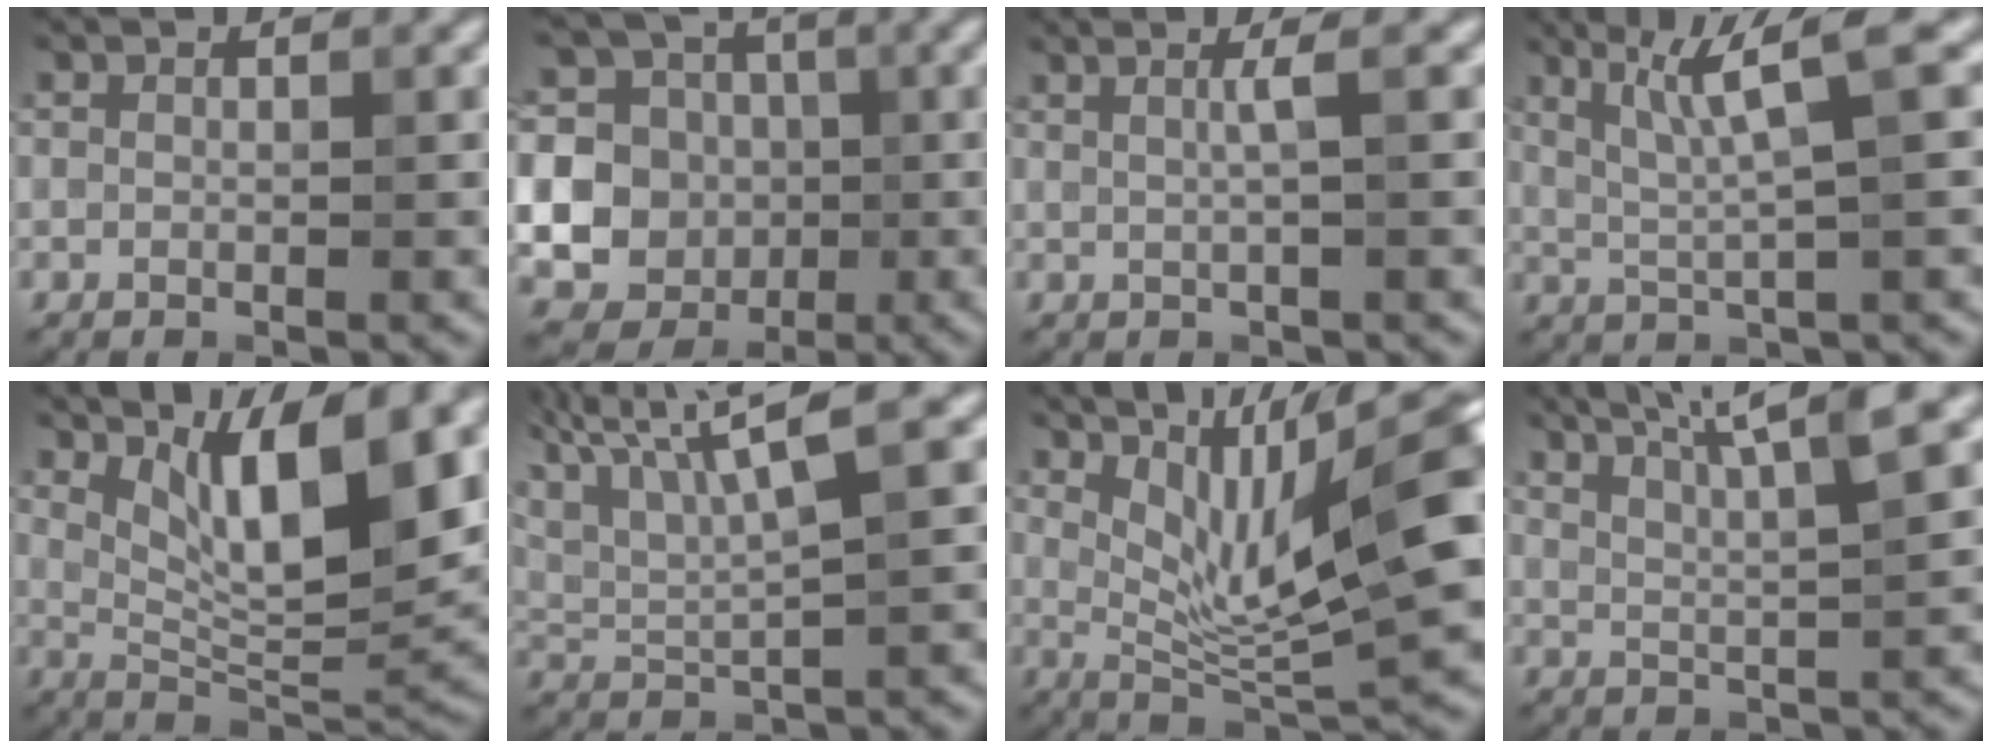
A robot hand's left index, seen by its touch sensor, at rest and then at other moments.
{"total": 17.1, "force": [-0.2, 16.4, 4.7], "torque": [-0.127, 0.009, -0.022]}
{"total": 2.1, "force": [0.5, 0.4, 2.0], "torque": [-0.031, 0.005, 0.003]}
{"total": 5.4, "force": [2.0, 0.5, 5.0], "torque": [-0.097, 0.006, 0.043]}
{"total": 10.7, "force": [4.3, 2.9, 9.3], "torque": [-0.140, -0.008, 0.077]}
{"total": 8.8, "force": [5.2, 1.9, 6.8], "torque": [-0.130, 0.024, 0.096]}
{"total": 12.4, "force": [3.9, 3.0, 11.4], "torque": [-0.180, 0.010, 0.070]}
{"total": 6.2, "force": [4.1, 1.0, 4.6], "torque": [-0.071, 0.021, 0.051]}